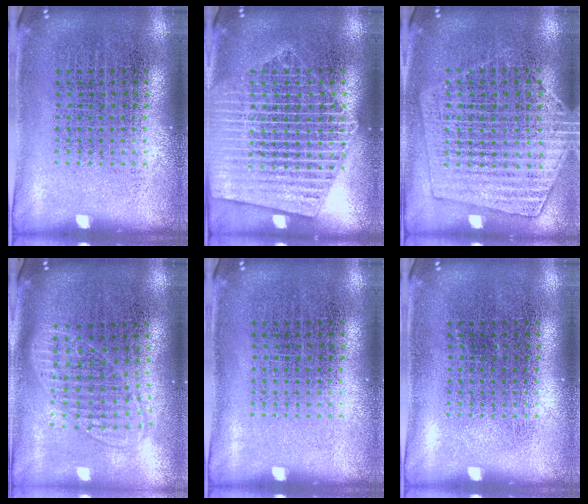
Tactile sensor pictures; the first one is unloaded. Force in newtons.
{"total": 3.9, "press": 3.8, "slide": 0.5}
{"total": 1.4, "press": 1.3, "slide": 0.5}
{"total": 1.7, "press": 1.4, "slide": 1.0}
{"total": 0.0}
{"total": 0.0}